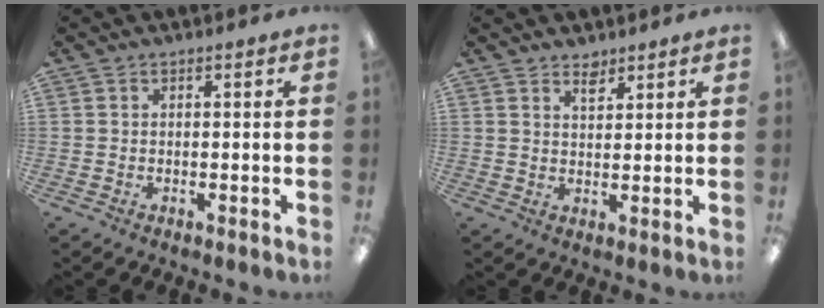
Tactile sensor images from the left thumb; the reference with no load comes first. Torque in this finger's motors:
{"motor_torque": [-0.27, -0.19, -0.18, -0.15, 0.02]}